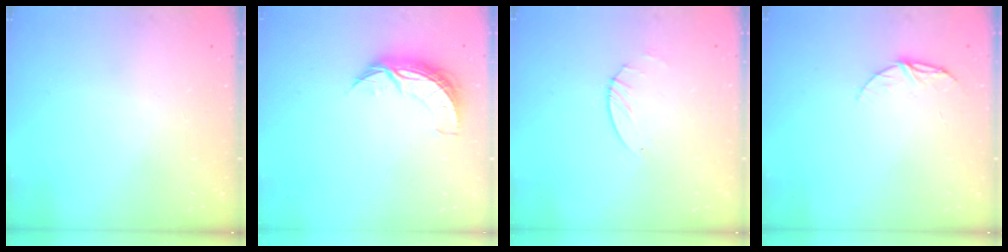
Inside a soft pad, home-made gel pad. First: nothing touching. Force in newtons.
{"total": 8.3, "press": 8.3, "slide": 0.5}
{"total": 2.6, "press": 2.5, "slide": 0.4}
{"total": 7.6, "press": 7.6, "slide": 0.6}